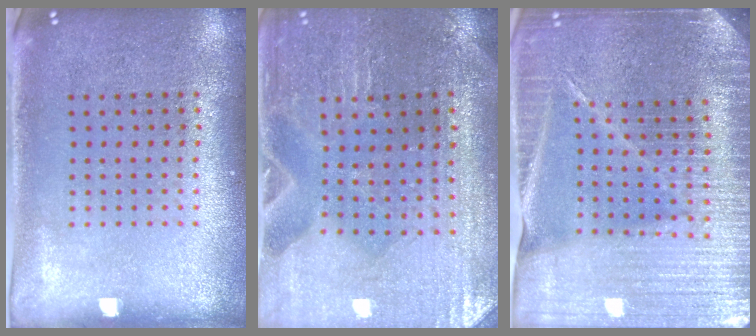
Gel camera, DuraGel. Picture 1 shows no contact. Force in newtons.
{"total": 0.8, "press": 0.8, "slide": 0.1}
{"total": 4.9, "press": 4.5, "slide": 2.1}